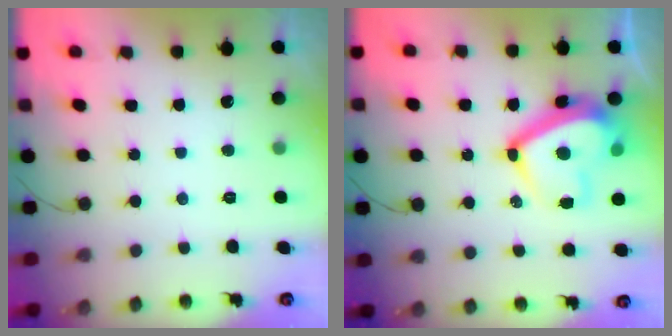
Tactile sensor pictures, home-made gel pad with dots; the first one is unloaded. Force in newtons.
{"total": 14.3, "press": 14.2, "slide": 1.4}